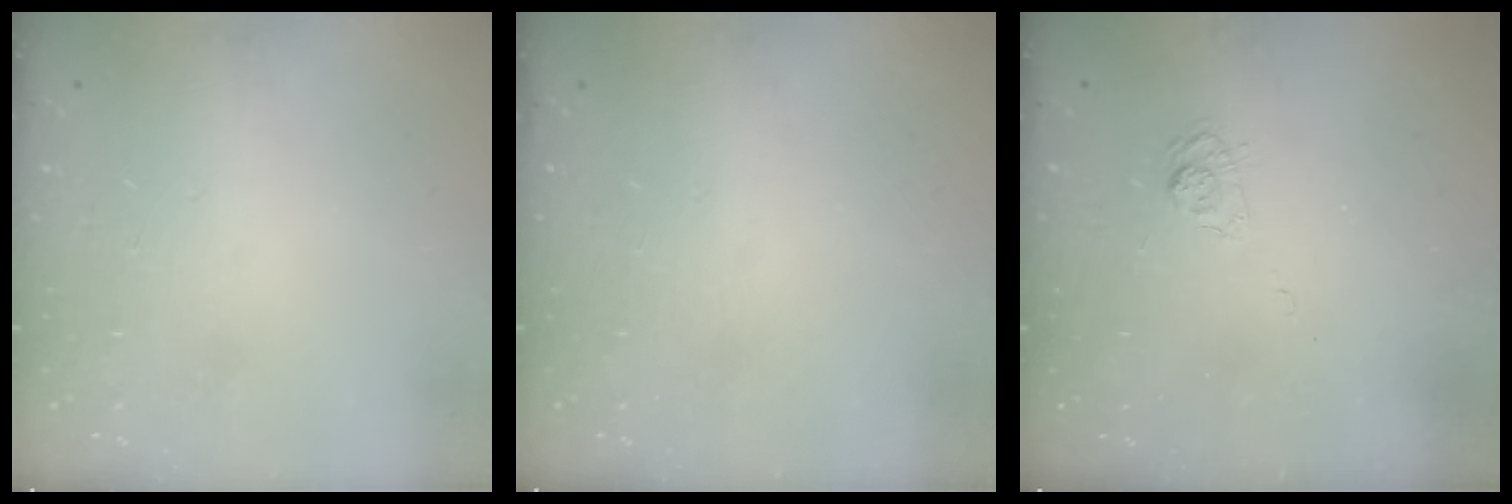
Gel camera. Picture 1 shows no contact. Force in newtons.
{"total": 0.0}
{"total": 4.9, "press": 4.7, "slide": 1.6}